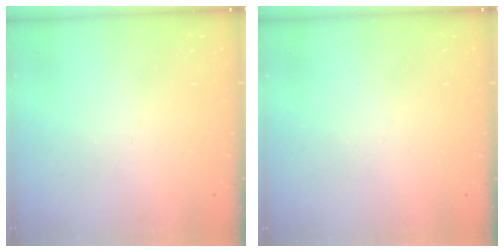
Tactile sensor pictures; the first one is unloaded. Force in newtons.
{"total": 0.0}